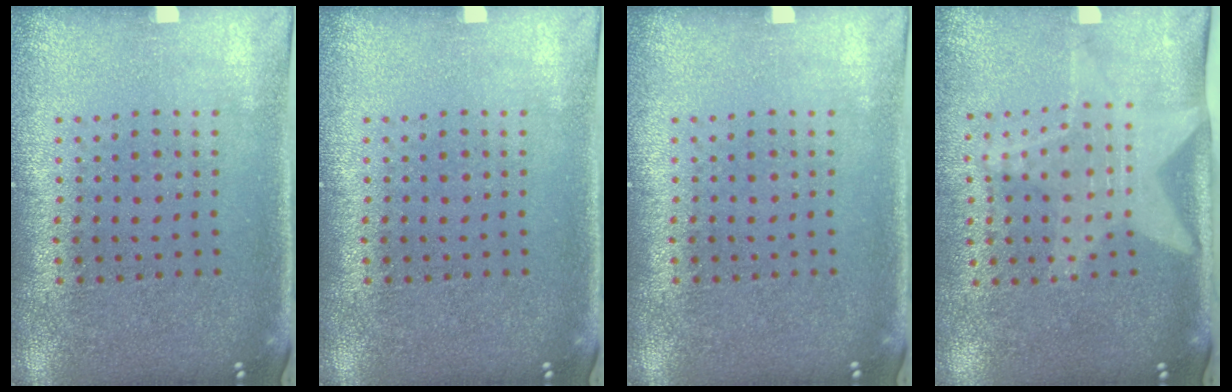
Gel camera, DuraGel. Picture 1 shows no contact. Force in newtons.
{"total": 0.0}
{"total": 0.0}
{"total": 2.1, "press": 1.6, "slide": 1.3}